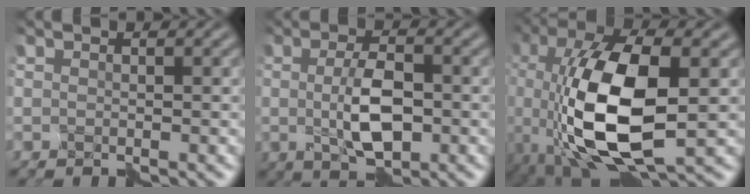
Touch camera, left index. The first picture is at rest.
{"total": 4.0, "force": [-0.2, 1.3, 3.8], "torque": [-0.085, 0.002, 0.000]}
{"total": 11.2, "force": [-1.2, 4.5, 10.2], "torque": [-0.217, 0.001, -0.020]}